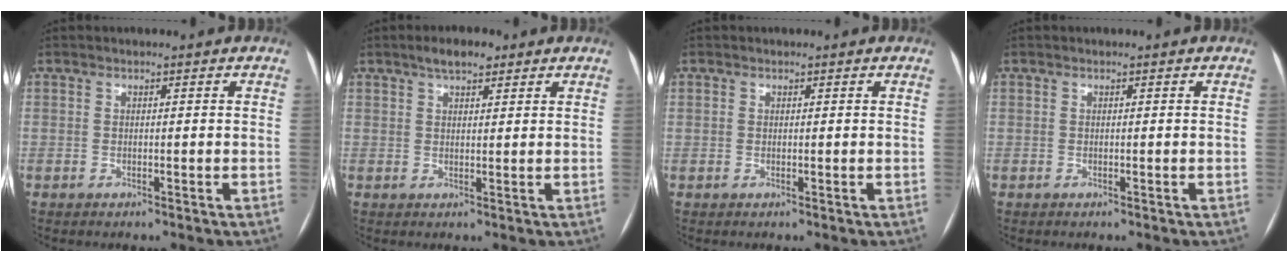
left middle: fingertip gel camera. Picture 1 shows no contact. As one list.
[{"total": 3.8, "force": [2.6, 1.5, 2.3], "torque": [-0.042, 0.012, 0.042]}, {"total": 0.0}, {"total": 0.0}]